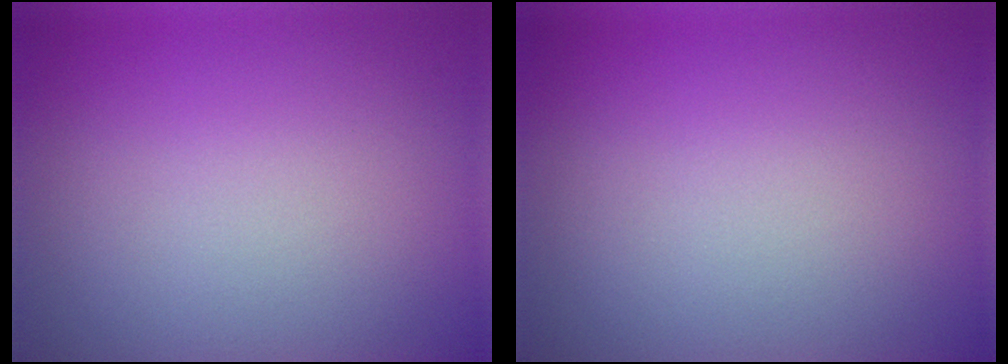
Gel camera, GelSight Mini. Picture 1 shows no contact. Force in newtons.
{"total": 0.0}